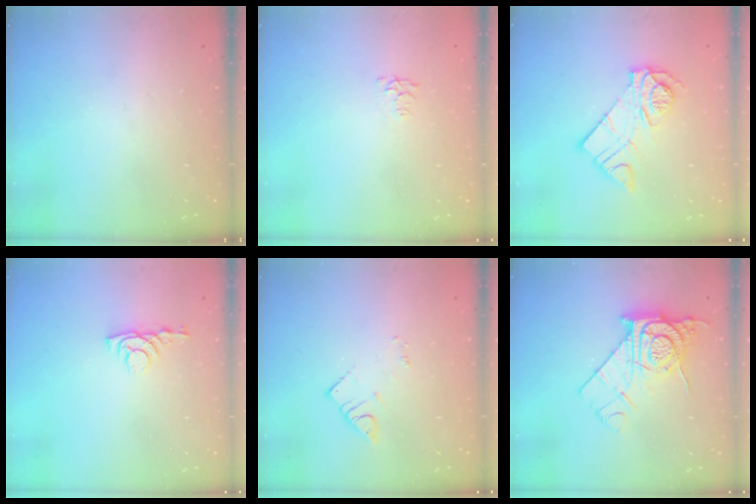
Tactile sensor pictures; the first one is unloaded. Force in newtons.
{"total": 4.5, "press": 4.4, "slide": 0.6}
{"total": 12.1, "press": 12.1, "slide": 1.0}
{"total": 3.7, "press": 3.7, "slide": 0.6}
{"total": 2.7, "press": 2.7, "slide": 0.4}
{"total": 12.4, "press": 12.3, "slide": 0.9}